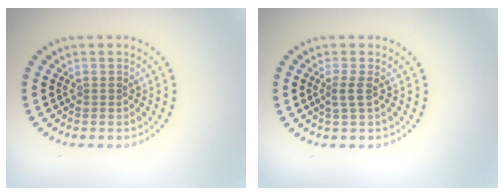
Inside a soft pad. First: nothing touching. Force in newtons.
{"total": 1.4, "press": 1.0, "slide": 1.0}